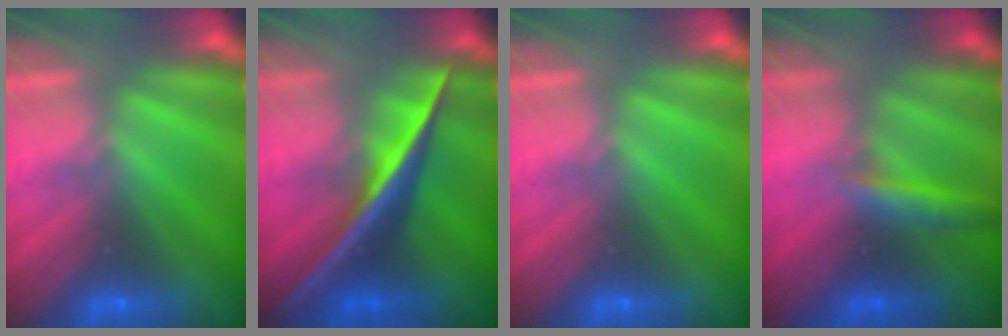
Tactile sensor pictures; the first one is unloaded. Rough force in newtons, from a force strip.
{"total": 2.6}
{"total": 0.0}
{"total": 2.9}